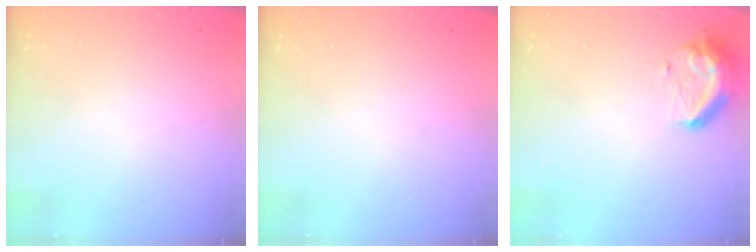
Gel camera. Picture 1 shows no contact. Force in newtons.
{"total": 0.0}
{"total": 9.2, "press": 9.1, "slide": 1.5}